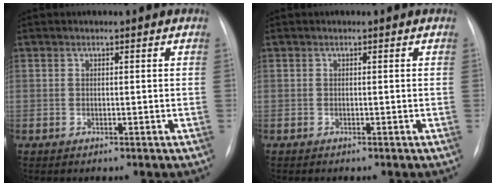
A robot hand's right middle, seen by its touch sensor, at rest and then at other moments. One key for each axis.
{"total": 0.0}